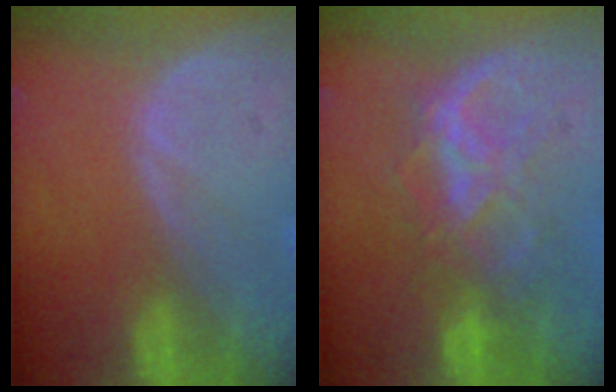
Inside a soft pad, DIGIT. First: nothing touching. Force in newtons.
{"total": 6.4, "press": 6.4, "slide": 0.8}